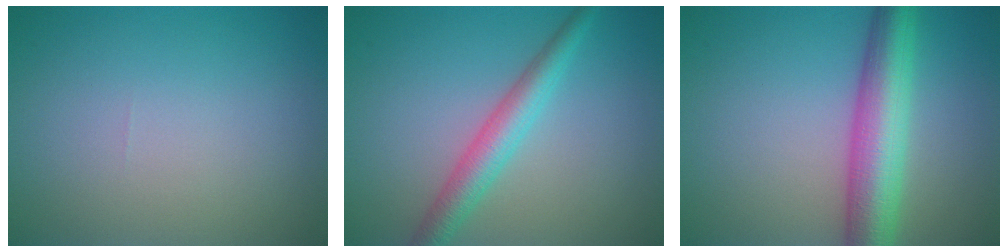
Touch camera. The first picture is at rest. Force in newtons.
{"total": 3.6, "press": 3.6, "slide": 0.1}
{"total": 7.0, "press": 7.0, "slide": 0.0}